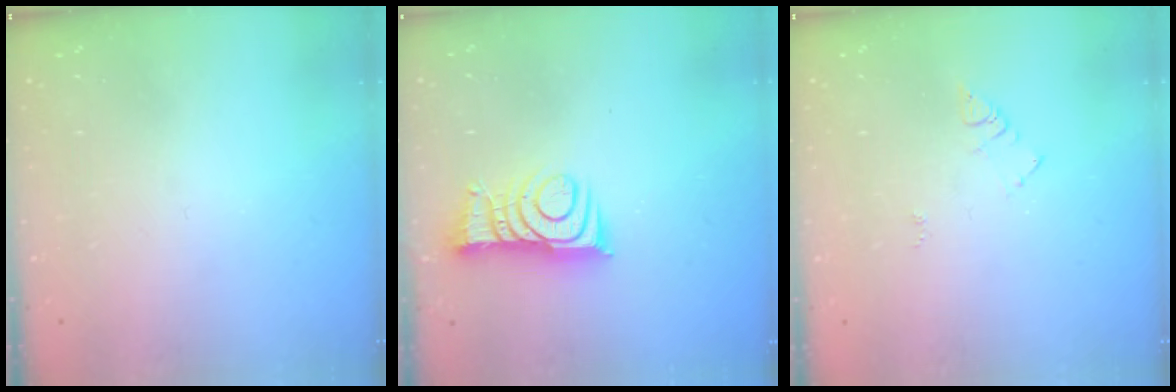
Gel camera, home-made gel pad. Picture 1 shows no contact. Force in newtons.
{"total": 10.0, "press": 9.9, "slide": 1.0}
{"total": 5.4, "press": 5.4, "slide": 0.5}